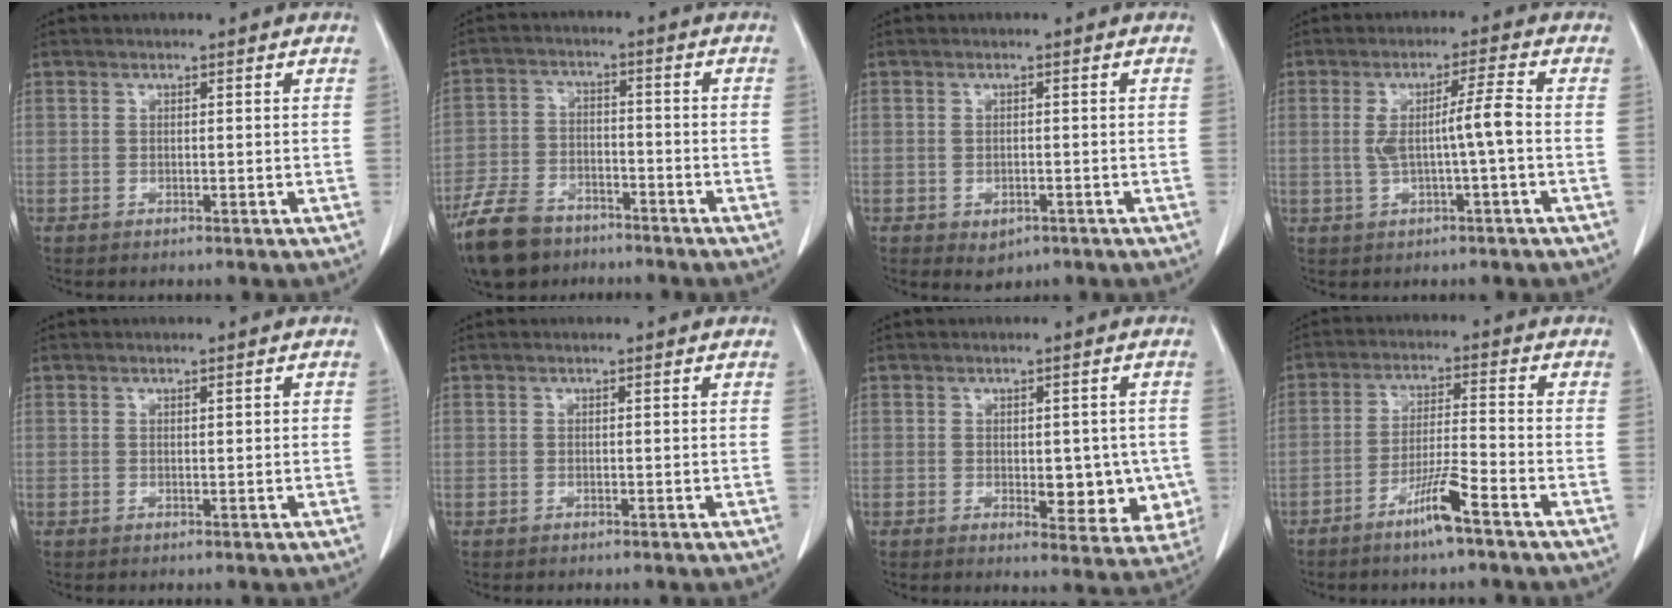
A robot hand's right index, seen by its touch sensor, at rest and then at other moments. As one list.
[{"total": 10.5, "force": [-8.0, 5.2, 4.5], "torque": [-0.101, -0.011, -0.144]}, {"total": 2.3, "force": [-1.2, 1.5, 1.3], "torque": [-0.015, -0.001, -0.004]}, {"total": 5.7, "force": [-0.3, -0.4, 5.6], "torque": [-0.100, 0.009, -0.002]}, {"total": 0.7, "force": [0.2, 0.0, 0.7], "torque": [-0.013, 0.000, 0.004]}, {"total": 0.0}, {"total": 8.2, "force": [-1.0, 4.2, 6.9], "torque": [-0.064, -0.001, -0.003]}, {"total": 6.7, "force": [-4.3, -0.2, 5.2], "torque": [-0.098, -0.006, -0.081]}]